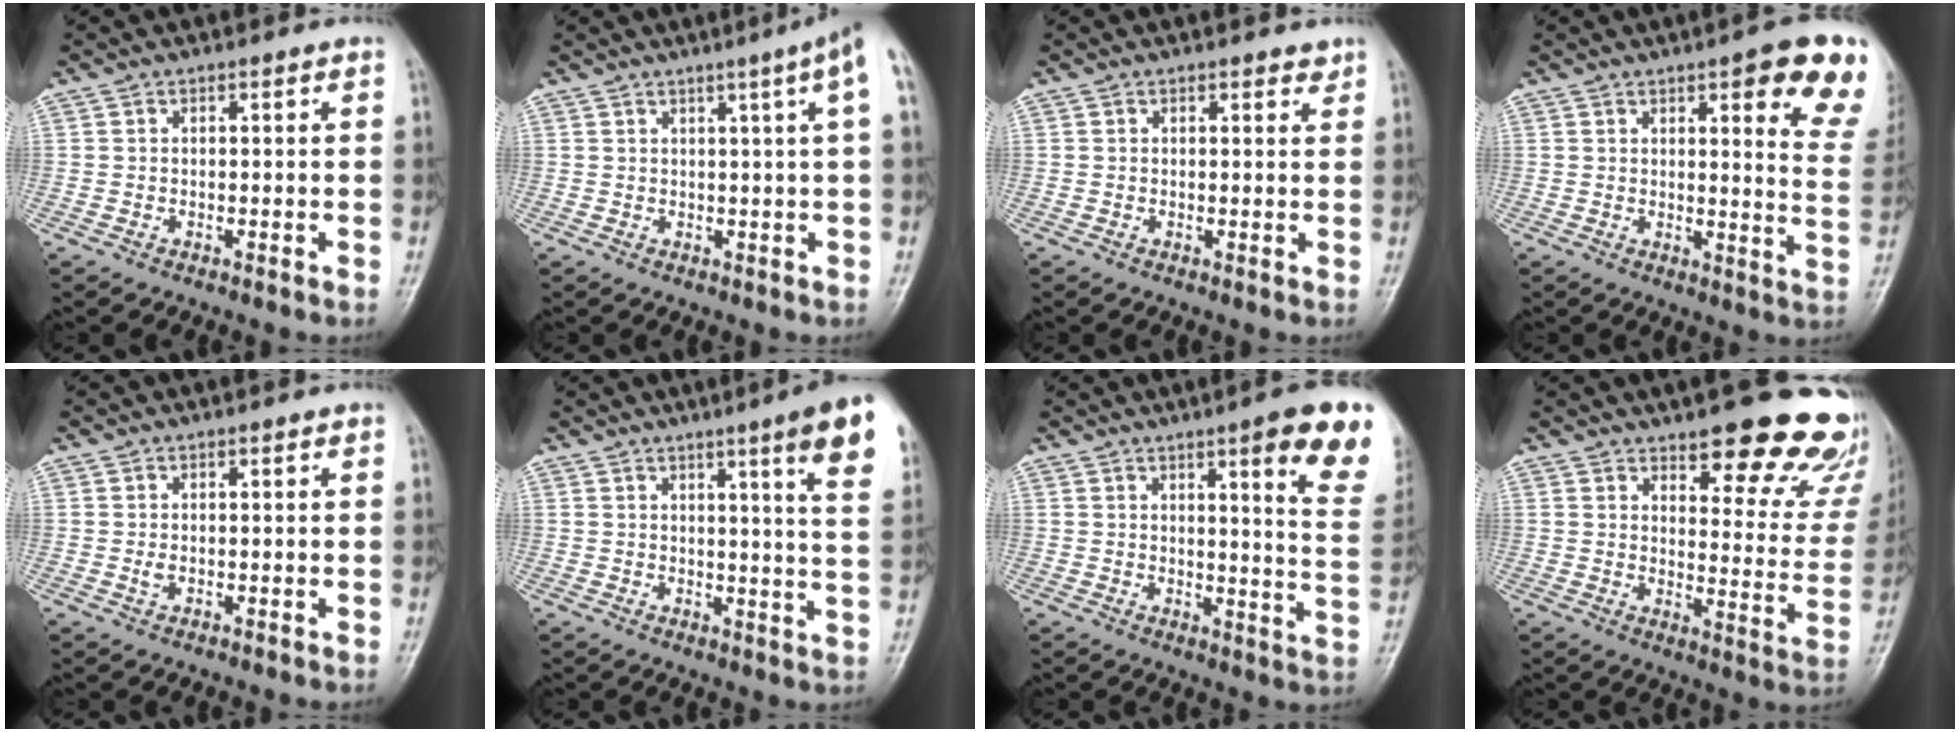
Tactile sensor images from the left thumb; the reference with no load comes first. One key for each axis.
{"total": 5.7, "fx": 2.3, "fy": -0.9, "fz": 5.1, "tx": -0.067, "ty": 0.002, "tz": 0.031}
{"total": 1.5, "fx": 1.2, "fy": 0.7, "fz": 0.6, "tx": 0.002, "ty": -0.008, "tz": 0.012}
{"total": 14.9, "fx": 8.1, "fy": 3.5, "fz": 12.1, "tx": -0.113, "ty": -0.043, "tz": 0.088}
{"total": 1.2, "fx": 0.3, "fy": 0.7, "fz": 0.9, "tx": -0.016, "ty": -0.003, "tz": 0.007}
{"total": 12.2, "fx": 6.9, "fy": 0.4, "fz": 10.0, "tx": -0.121, "ty": -0.035, "tz": 0.076}
{"total": 15.2, "fx": 8.5, "fy": 2.2, "fz": 12.4, "tx": -0.127, "ty": -0.046, "tz": 0.098}
{"total": 21.7, "fx": 15.8, "fy": 7.1, "fz": 13.0, "tx": -0.115, "ty": -0.095, "tz": 0.189}